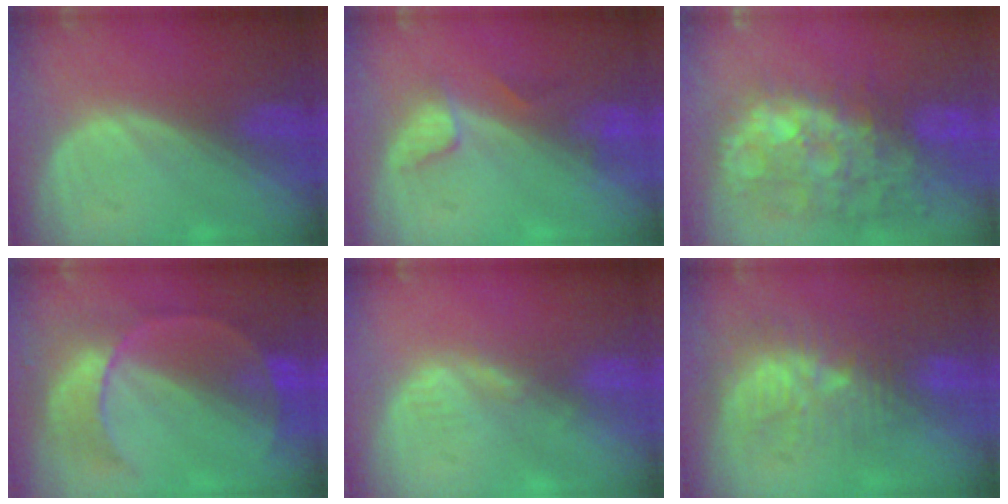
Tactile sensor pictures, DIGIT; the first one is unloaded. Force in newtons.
{"total": 2.8, "press": 2.7, "slide": 0.4}
{"total": 12.9, "press": 11.6, "slide": 5.8}
{"total": 7.7, "press": 7.7, "slide": 0.7}
{"total": 1.6, "press": 1.6, "slide": 0.2}
{"total": 10.1, "press": 9.0, "slide": 4.8}